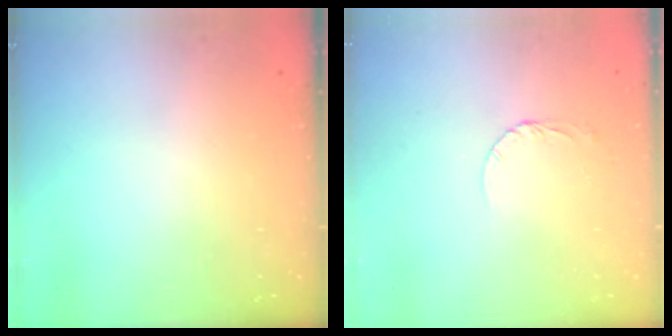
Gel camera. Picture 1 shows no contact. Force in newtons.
{"total": 2.6, "press": 2.6, "slide": 0.1}